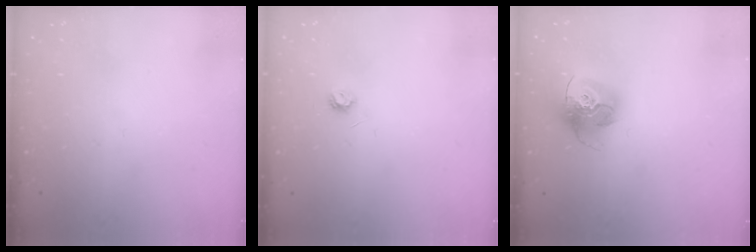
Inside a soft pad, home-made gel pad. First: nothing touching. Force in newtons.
{"total": 3.9, "press": 3.8, "slide": 0.6}
{"total": 15.6, "press": 15.5, "slide": 1.4}